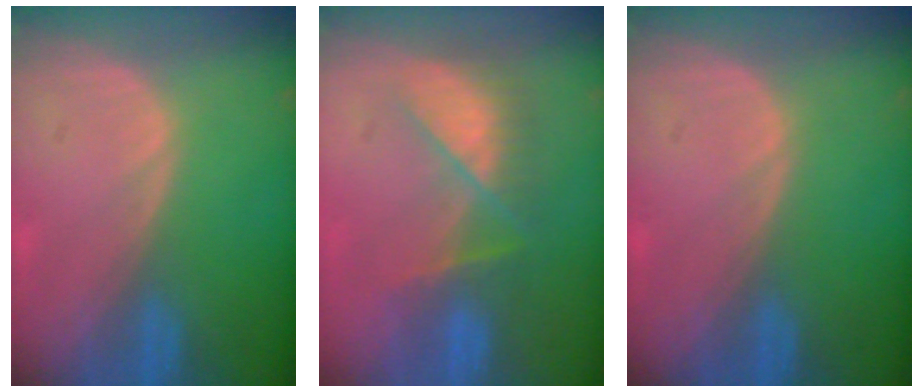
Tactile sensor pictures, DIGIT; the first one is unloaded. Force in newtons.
{"total": 7.3, "press": 6.9, "slide": 2.4}
{"total": 0.0}